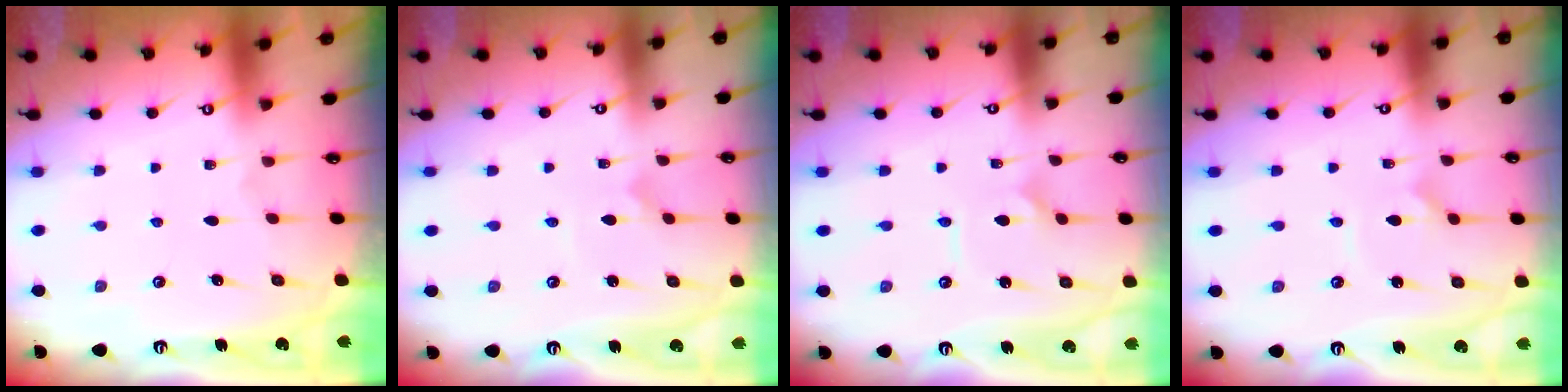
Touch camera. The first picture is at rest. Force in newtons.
{"total": 0.7, "press": 0.7, "slide": 0.0}
{"total": 2.6, "press": 2.6, "slide": 0.3}
{"total": 2.7, "press": 2.7, "slide": 0.4}